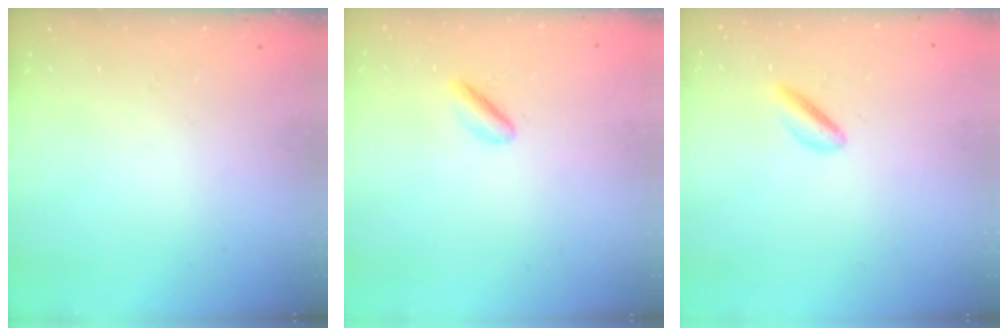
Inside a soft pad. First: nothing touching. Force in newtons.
{"total": 2.6, "press": 2.5, "slide": 0.8}
{"total": 2.5, "press": 2.3, "slide": 0.9}